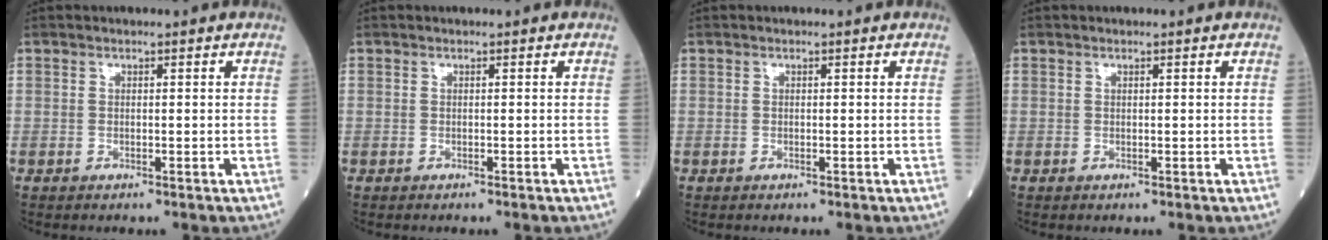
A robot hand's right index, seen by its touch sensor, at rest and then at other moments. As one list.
[{"total": 0.0}, {"total": 0.0}, {"total": 0.0}]